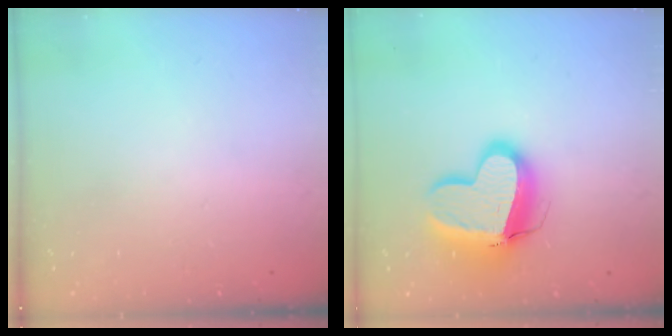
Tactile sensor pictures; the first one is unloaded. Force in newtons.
{"total": 15.5, "press": 15.3, "slide": 2.2}